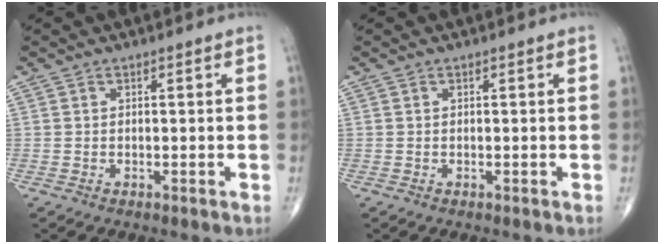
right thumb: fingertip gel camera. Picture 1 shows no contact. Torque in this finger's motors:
{"motor_torque": [0.04, 0.05, -0.09, -0.01, 0.00]}